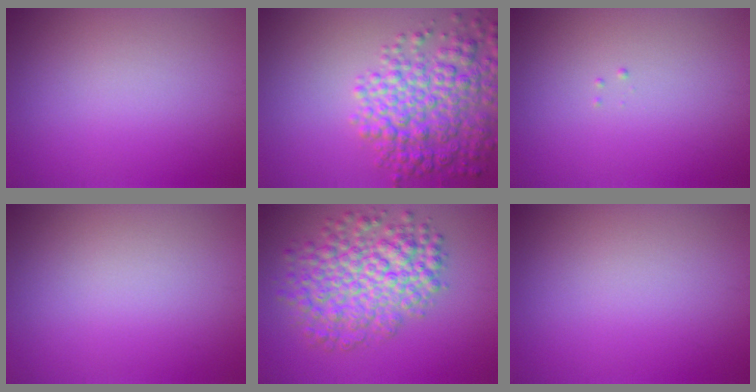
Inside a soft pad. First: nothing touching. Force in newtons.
{"total": 7.0, "press": 7.0, "slide": 0.3}
{"total": 0.0}
{"total": 0.0}
{"total": 7.5, "press": 7.5, "slide": 0.2}
{"total": 0.0}